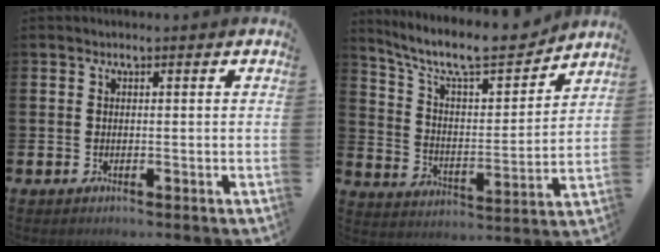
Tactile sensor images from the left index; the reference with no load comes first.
{"total": 10.1, "force": [9.1, 2.3, 3.8], "torque": [-0.103, -0.068, 0.153]}